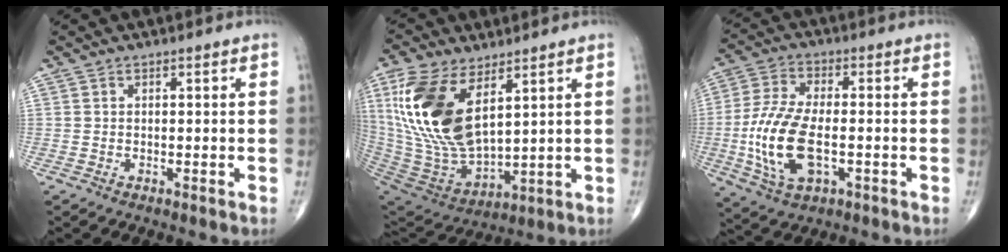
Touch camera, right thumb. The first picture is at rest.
{"total": 20.5, "force": [7.5, 10.2, 16.2], "torque": [-0.328, -0.035, 0.154]}
{"total": 14.5, "force": [-2.7, 7.1, 12.4], "torque": [-0.262, 0.008, -0.047]}